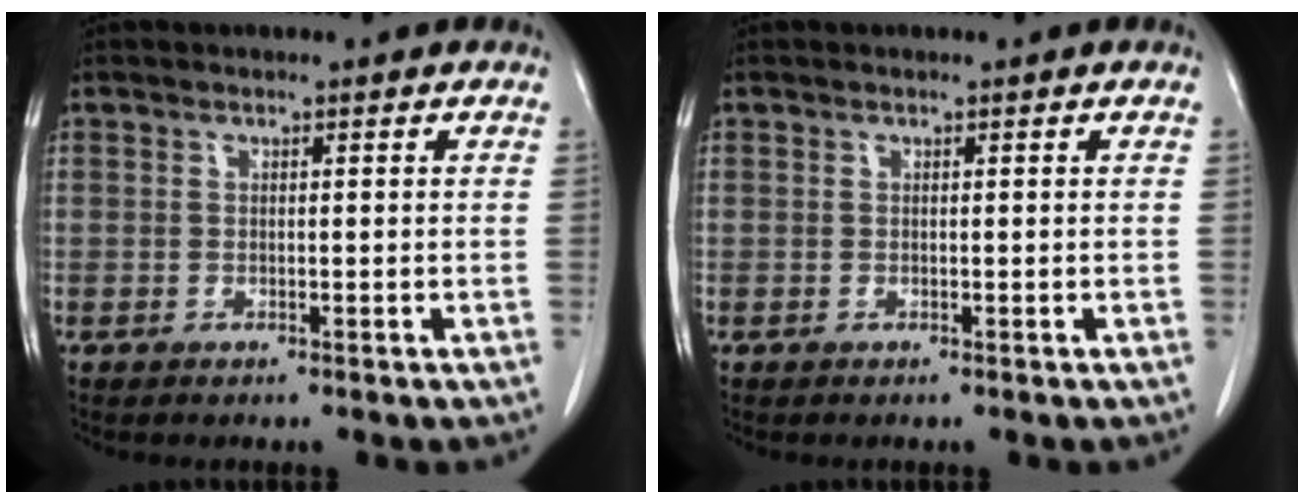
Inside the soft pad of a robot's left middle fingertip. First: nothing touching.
{"total": 0.0}